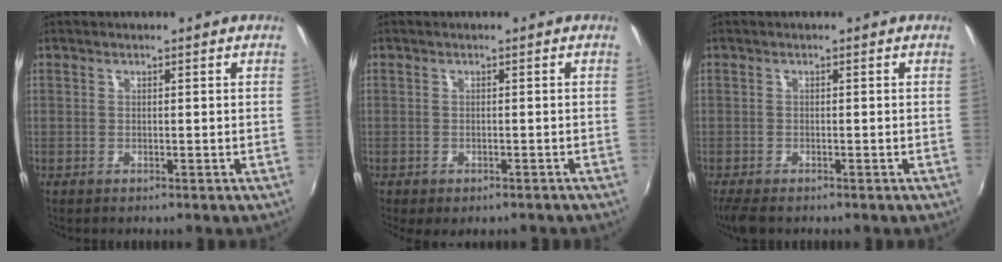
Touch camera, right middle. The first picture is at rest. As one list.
[{"total": 3.1, "force": [-2.2, 1.3, 1.8], "torque": [-0.034, -0.018, -0.026]}, {"total": 4.0, "force": [-3.1, 1.2, 2.3], "torque": [-0.052, -0.021, -0.054]}]